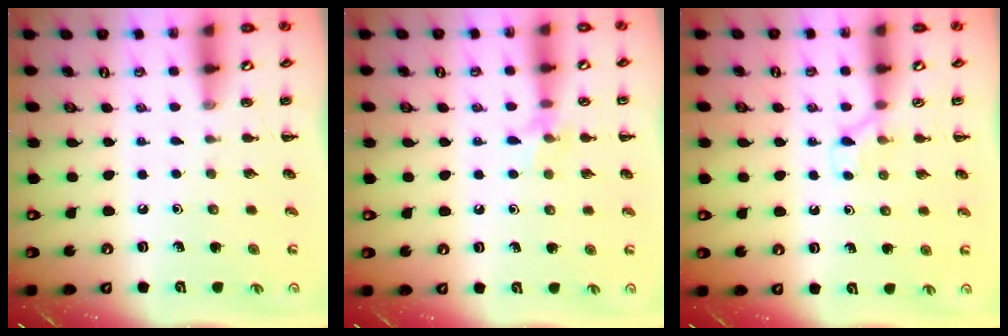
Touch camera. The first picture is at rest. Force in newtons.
{"total": 6.8, "press": 6.6, "slide": 1.6}
{"total": 3.4, "press": 3.1, "slide": 1.3}